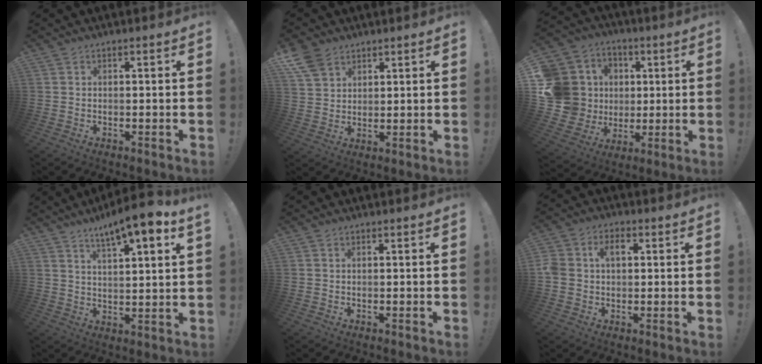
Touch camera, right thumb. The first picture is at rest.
{"total": 8.1, "force": [5.3, 5.2, 3.1], "torque": [-0.062, -0.022, 0.108]}
{"total": 18.2, "force": [2.0, 16.4, 7.7], "torque": [-0.167, 0.000, 0.076]}
{"total": 9.9, "force": [6.8, 1.0, 7.1], "torque": [-0.112, -0.040, 0.111]}
{"total": 0.0}
{"total": 6.4, "force": [1.2, 5.0, 3.8], "torque": [-0.094, 0.012, 0.020]}